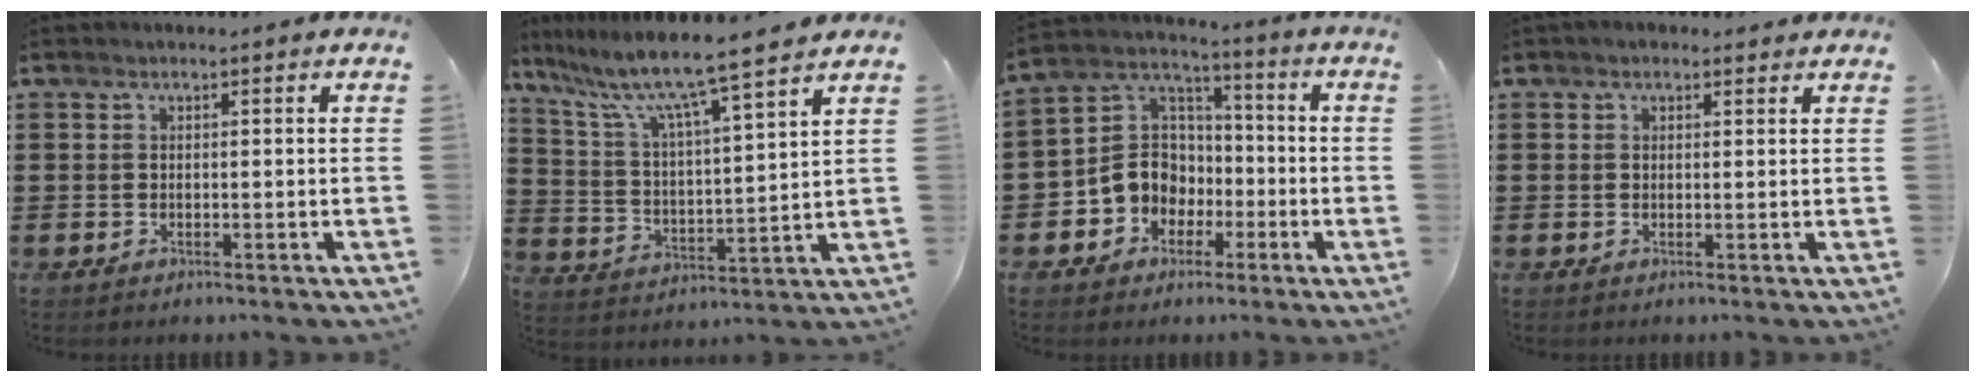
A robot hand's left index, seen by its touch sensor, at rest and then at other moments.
{"total": 8.7, "force": [7.6, -0.4, 4.3], "torque": [-0.115, -0.048, 0.123]}
{"total": 8.4, "force": [-2.5, 7.8, 2.0], "torque": [-0.082, 0.010, -0.051]}
{"total": 1.4, "force": [1.0, 1.0, 0.2], "torque": [-0.008, 0.007, 0.019]}